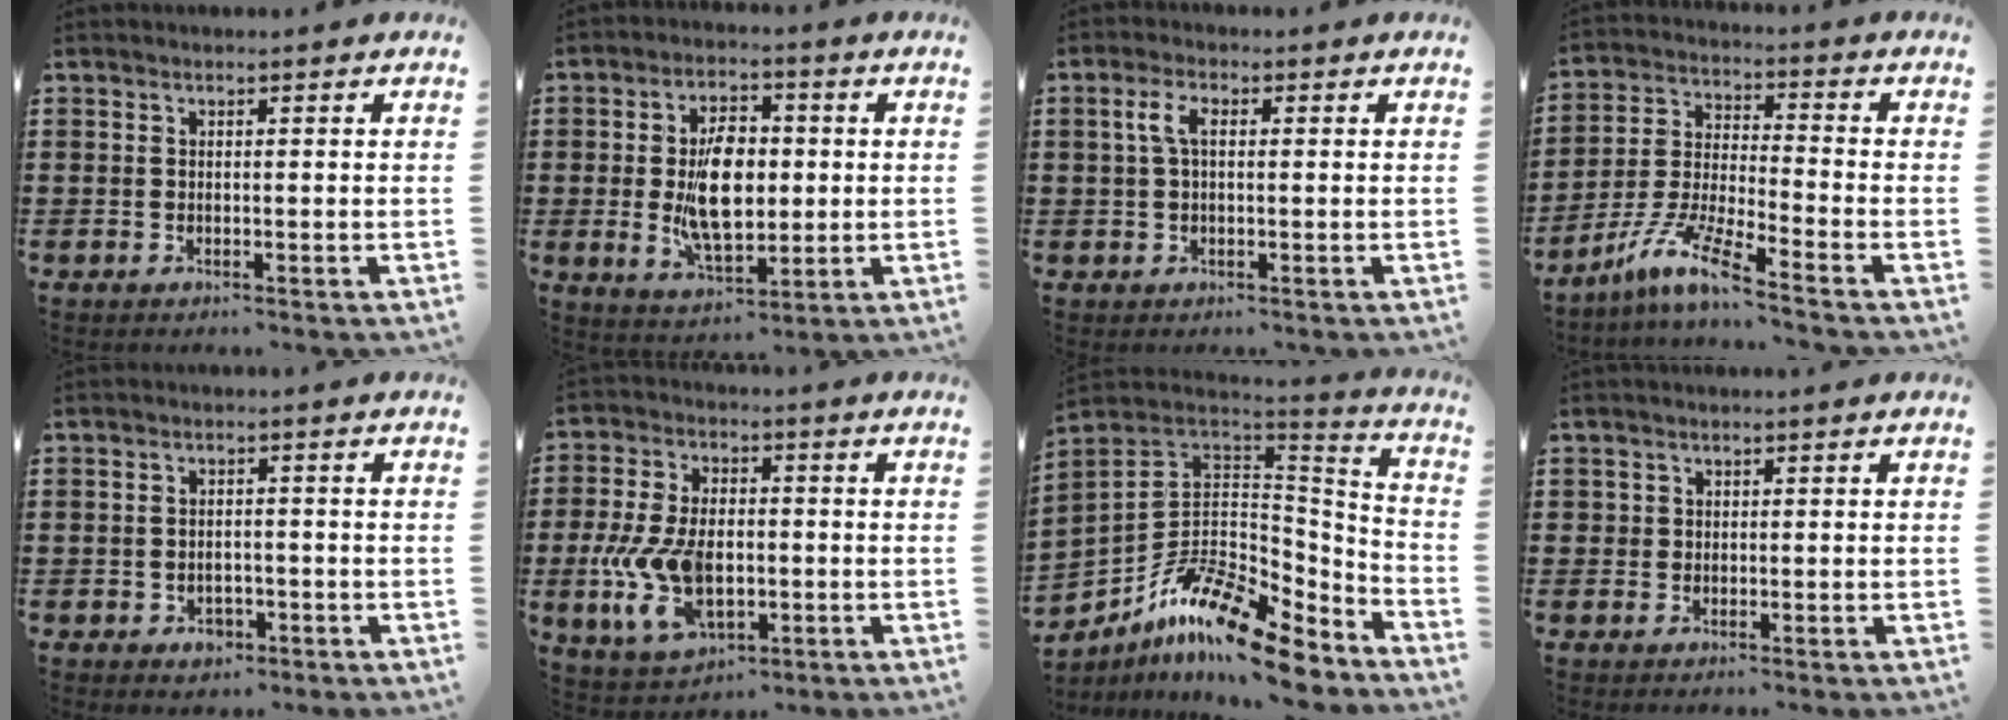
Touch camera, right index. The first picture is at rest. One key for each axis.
{"total": 9.9, "fx": 0.0, "fy": 5.4, "fz": 8.3, "tx": -0.152, "ty": -0.002, "tz": -0.004}
{"total": 3.6, "fx": 0.5, "fy": 1.6, "fz": 3.2, "tx": -0.081, "ty": 0.005, "tz": 0.002}
{"total": 8.7, "fx": -6.8, "fy": 0.1, "fz": 5.5, "tx": -0.136, "ty": -0.016, "tz": -0.141}
{"total": 2.1, "fx": -1.0, "fy": 1.5, "fz": 1.1, "tx": -0.026, "ty": -0.002, "tz": -0.020}
{"total": 11.6, "fx": -2.3, "fy": 6.8, "fz": 9.1, "tx": -0.223, "ty": -0.007, "tz": -0.041}
{"total": 14.5, "fx": -9.5, "fy": 5.3, "fz": 9.7, "tx": -0.187, "ty": 0.029, "tz": -0.174}
{"total": 0.7, "fx": 0.3, "fy": 0.7, "fz": 0.1, "tx": -0.002, "ty": 0.005, "tz": 0.004}